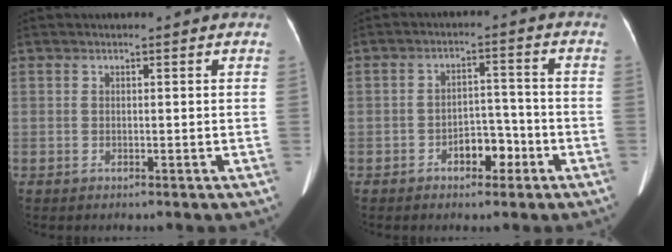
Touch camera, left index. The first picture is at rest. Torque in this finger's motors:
{"motor_torque": [0.06, 0.07, 0.09, 0.01]}